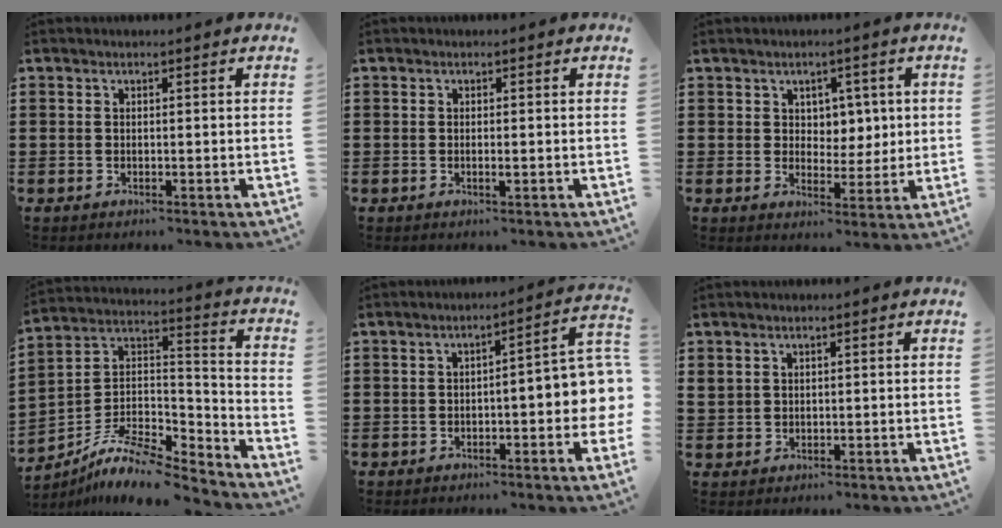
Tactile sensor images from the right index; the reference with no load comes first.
{"total": 0.9, "force": [-0.3, 0.1, 0.9], "torque": [-0.016, -0.006, -0.003]}
{"total": 4.3, "force": [1.9, 3.5, 1.5], "torque": [-0.030, 0.007, 0.031]}
{"total": 10.3, "force": [-8.4, 3.1, 5.0], "torque": [-0.102, 0.019, -0.170]}
{"total": 5.7, "force": [-1.1, 1.4, 5.4], "torque": [-0.079, -0.010, -0.024]}
{"total": 1.4, "force": [1.1, 0.9, 0.2], "torque": [-0.006, 0.003, 0.021]}